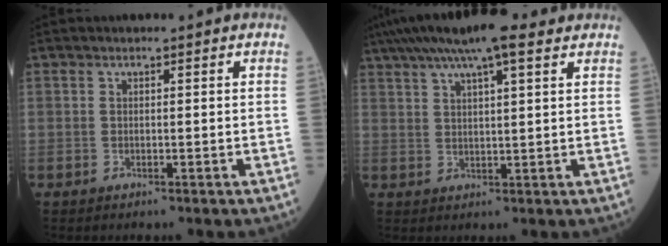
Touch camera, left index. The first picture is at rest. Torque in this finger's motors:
{"motor_torque": [0.91, -1.23, 0.34, 0.21]}